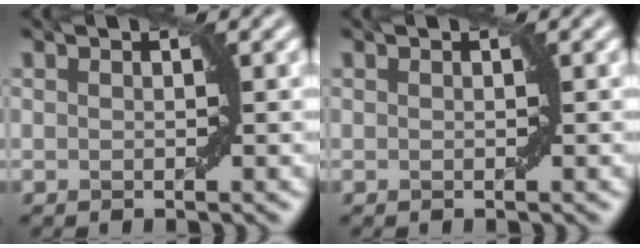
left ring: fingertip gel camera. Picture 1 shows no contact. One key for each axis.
{"total": 0.0}